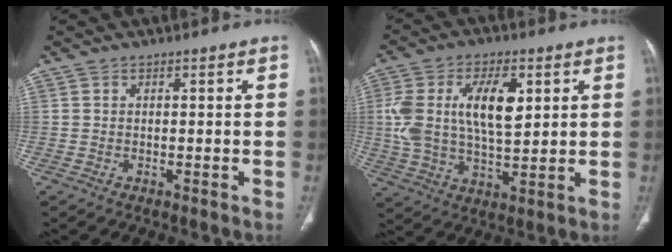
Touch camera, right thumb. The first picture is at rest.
{"total": 14.8, "force": [3.6, 7.4, 12.3], "torque": [-0.227, -0.002, 0.071]}